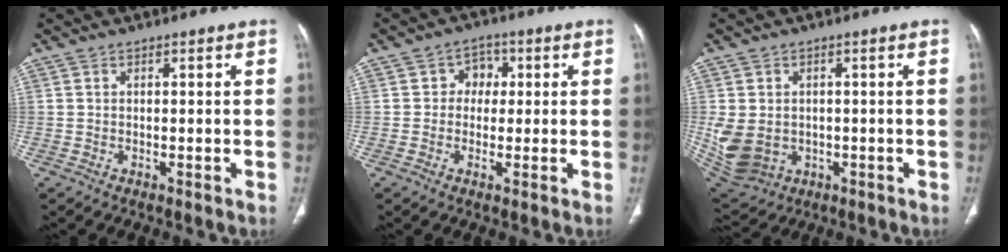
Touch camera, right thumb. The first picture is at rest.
{"total": 4.4, "force": [0.7, 3.8, 2.2], "torque": [0.001, 0.007, 0.001]}
{"total": 11.2, "force": [-1.3, 9.0, 6.5], "torque": [-0.139, -0.003, 0.002]}